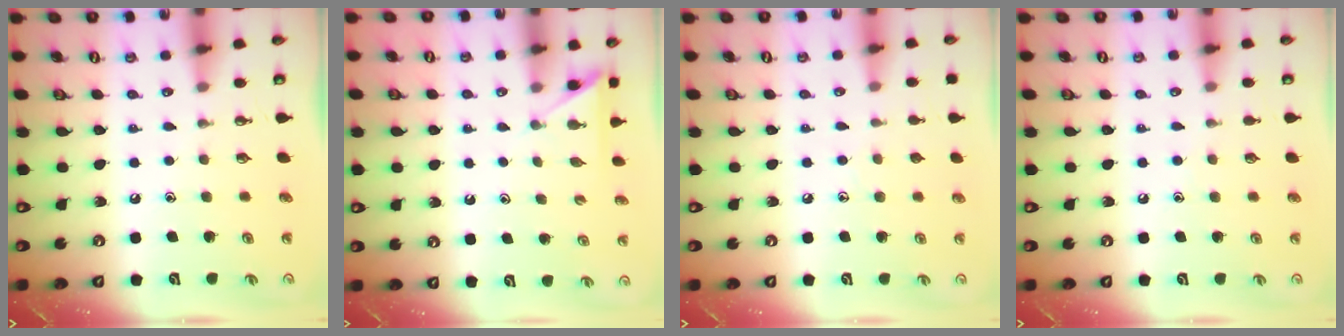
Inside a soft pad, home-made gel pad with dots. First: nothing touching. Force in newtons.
{"total": 3.1, "press": 3.0, "slide": 0.3}
{"total": 4.9, "press": 4.8, "slide": 0.7}
{"total": 4.5, "press": 4.4, "slide": 0.6}